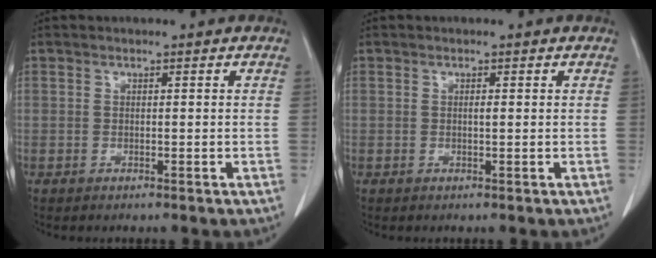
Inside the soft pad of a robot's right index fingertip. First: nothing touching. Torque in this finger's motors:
{"motor_torque": [0.28, -0.24, 0.05, 0.02]}